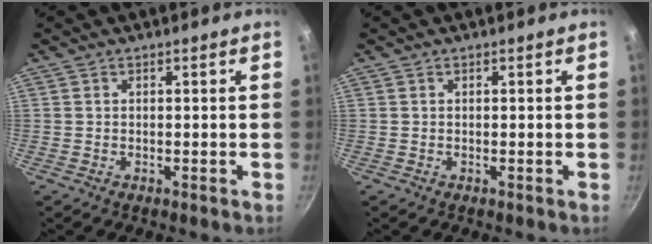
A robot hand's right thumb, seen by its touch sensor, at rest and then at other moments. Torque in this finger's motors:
{"motor_torque": [-0.03, 0.03, 0.00, 0.00, 0.00]}